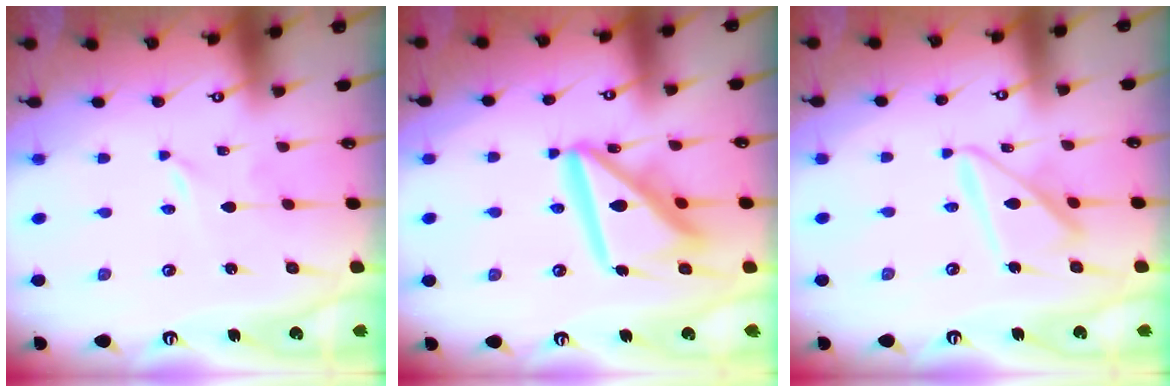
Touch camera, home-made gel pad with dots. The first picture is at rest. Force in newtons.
{"total": 17.8, "press": 17.7, "slide": 2.1}
{"total": 13.7, "press": 13.7, "slide": 1.5}